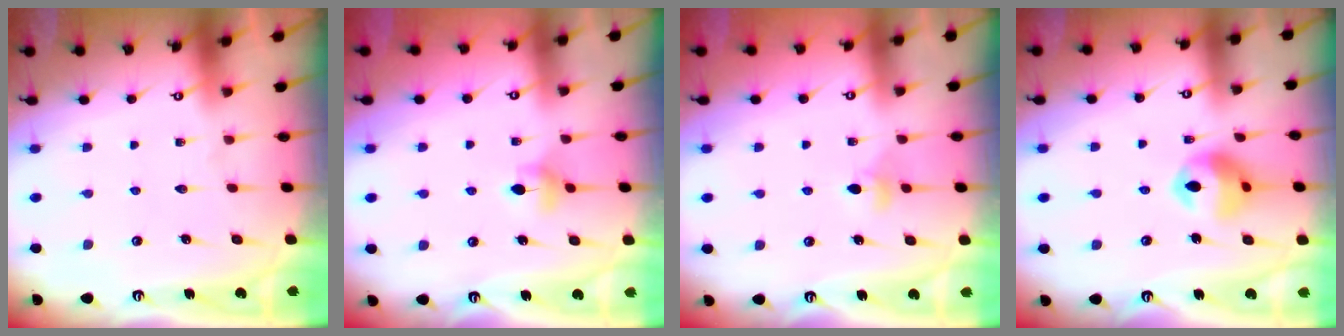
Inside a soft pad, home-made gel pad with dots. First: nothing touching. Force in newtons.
{"total": 5.0, "press": 4.9, "slide": 0.9}
{"total": 4.7, "press": 4.7, "slide": 0.7}
{"total": 11.9, "press": 11.8, "slide": 1.4}